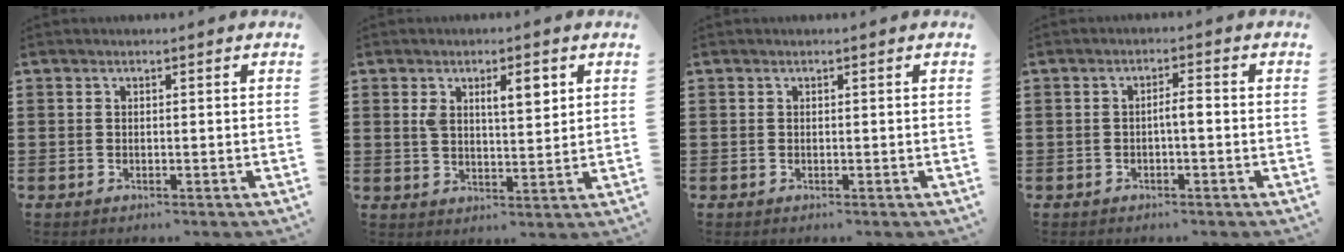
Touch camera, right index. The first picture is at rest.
{"total": 4.9, "force": [2.0, 1.9, 4.1], "torque": [-0.070, 0.000, 0.030]}
{"total": 0.0}
{"total": 2.1, "force": [-0.6, 0.2, 2.0], "torque": [-0.036, 0.002, -0.013]}